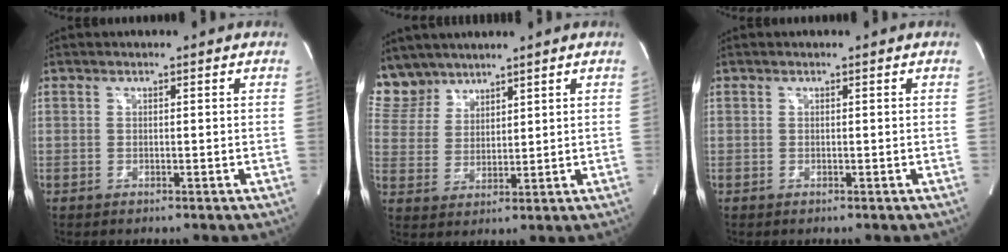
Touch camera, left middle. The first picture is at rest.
{"total": 7.3, "force": [6.6, 3.2, 0.2], "torque": [-0.010, 0.011, 0.146]}
{"total": 0.0}